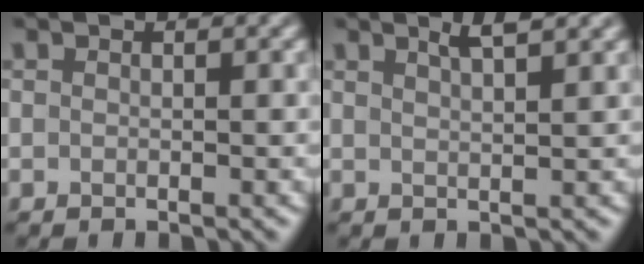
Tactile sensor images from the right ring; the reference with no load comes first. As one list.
[{"total": 2.1, "force": [1.6, 0.1, 1.3], "torque": [-0.015, 0.005, 0.025]}]